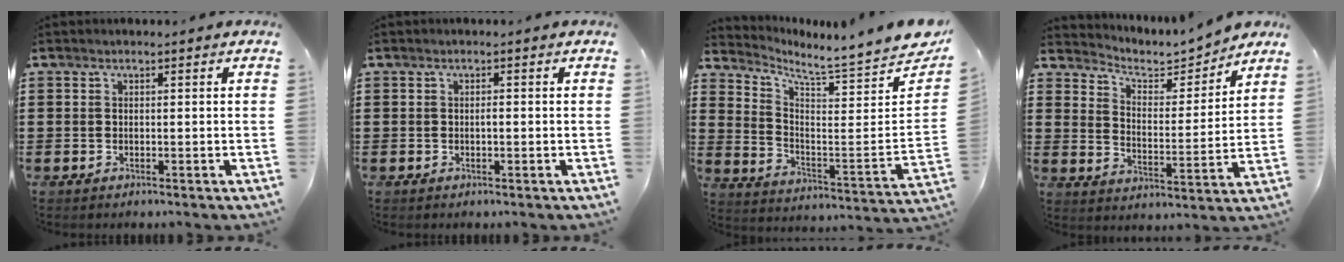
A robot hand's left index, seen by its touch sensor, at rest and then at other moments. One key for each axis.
{"total": 0.6, "fx": -0.1, "fy": 0.1, "fz": 0.6, "tx": -0.012, "ty": -0.004, "tz": -0.002}
{"total": 5.5, "fx": 5.1, "fy": -0.7, "fz": 1.7, "tx": -0.047, "ty": -0.069, "tz": 0.078}
{"total": 4.4, "fx": 4.0, "fy": 1.7, "fz": 0.7, "tx": -0.033, "ty": -0.030, "tz": 0.061}